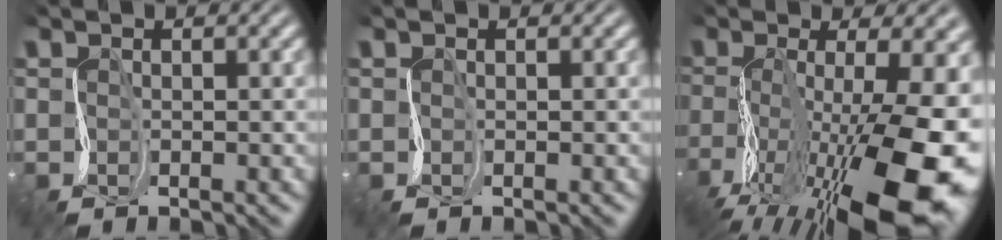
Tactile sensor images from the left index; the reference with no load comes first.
{"total": 0.0}
{"total": 13.5, "force": [-4.5, 5.3, 11.6], "torque": [-0.225, -0.007, -0.076]}